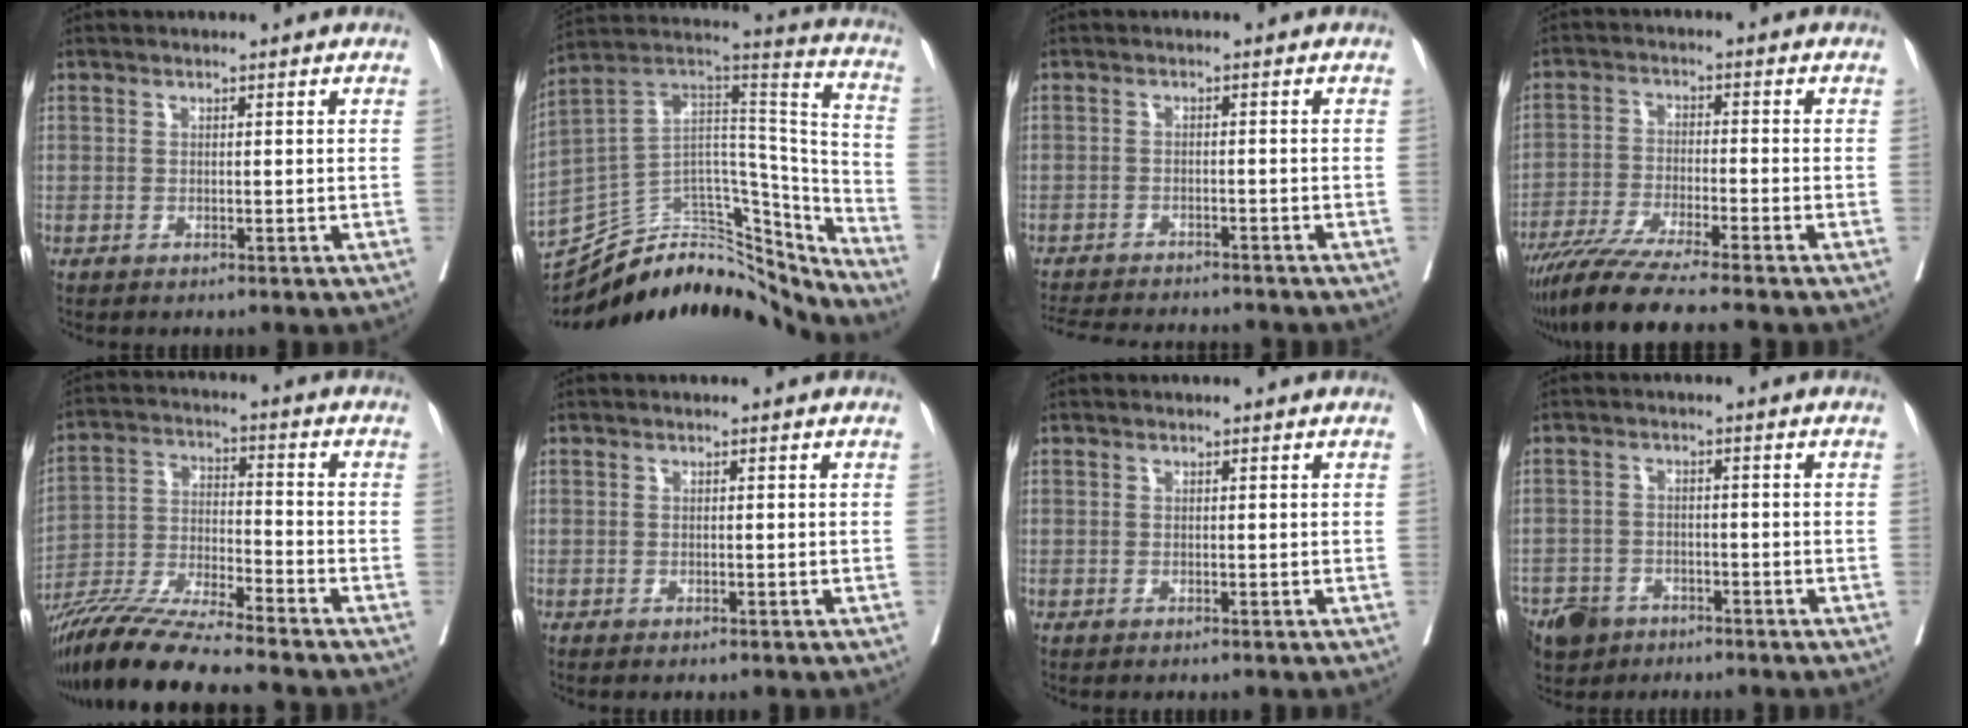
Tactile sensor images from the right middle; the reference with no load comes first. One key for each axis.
{"total": 28.9, "fx": -25.6, "fy": 8.8, "fz": 10.1, "tx": -0.141, "ty": 0.044, "tz": -0.383}
{"total": 12.3, "fx": -11.4, "fy": 2.1, "fz": 4.1, "tx": -0.073, "ty": -0.007, "tz": -0.156}
{"total": 10.8, "fx": -9.2, "fy": -0.9, "fz": 5.6, "tx": -0.083, "ty": -0.031, "tz": -0.155}
{"total": 13.6, "fx": -12.1, "fy": -0.6, "fz": 6.2, "tx": -0.112, "ty": -0.022, "tz": -0.222}
{"total": 0.0}
{"total": 0.0}
{"total": 8.6, "fx": -6.0, "fy": 5.5, "fz": 2.7, "tx": -0.063, "ty": -0.004, "tz": -0.102}